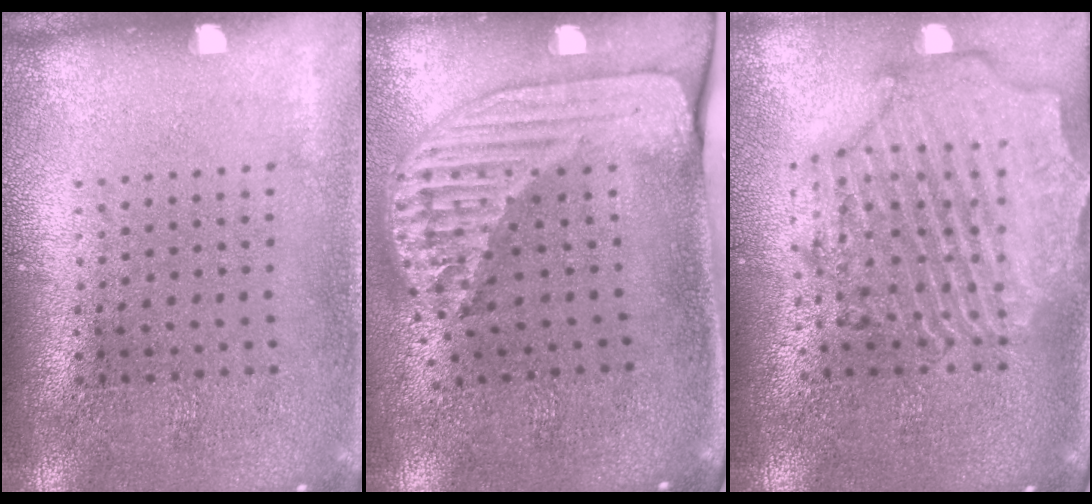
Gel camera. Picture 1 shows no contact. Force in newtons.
{"total": 2.5, "press": 1.8, "slide": 1.7}
{"total": 2.9, "press": 2.5, "slide": 1.4}